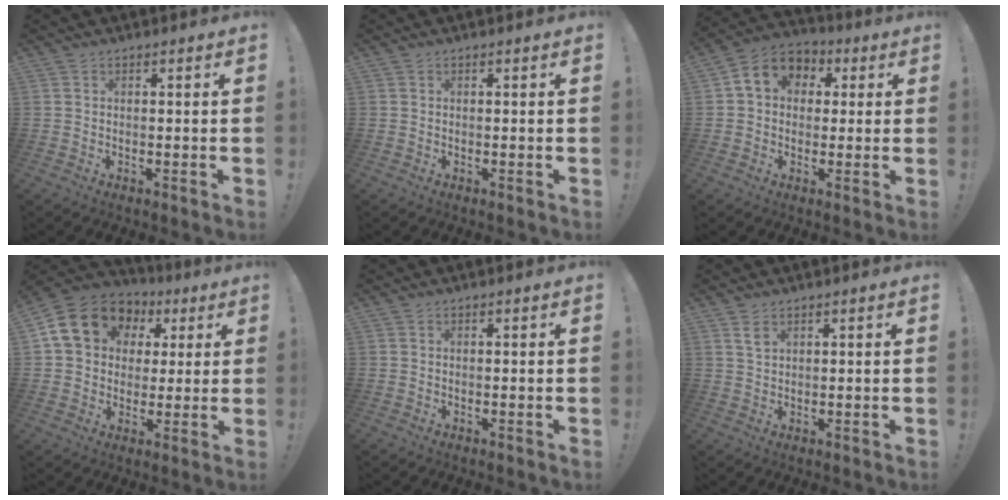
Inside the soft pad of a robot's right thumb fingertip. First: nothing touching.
{"total": 0.0}
{"total": 9.1, "force": [2.2, 7.6, 4.5], "torque": [-0.064, 0.003, 0.047]}
{"total": 16.6, "force": [5.8, 13.2, 8.3], "torque": [-0.122, -0.012, 0.120]}
{"total": 0.0}
{"total": 2.7, "force": [1.7, 1.4, 1.5], "torque": [-0.023, -0.007, 0.030]}